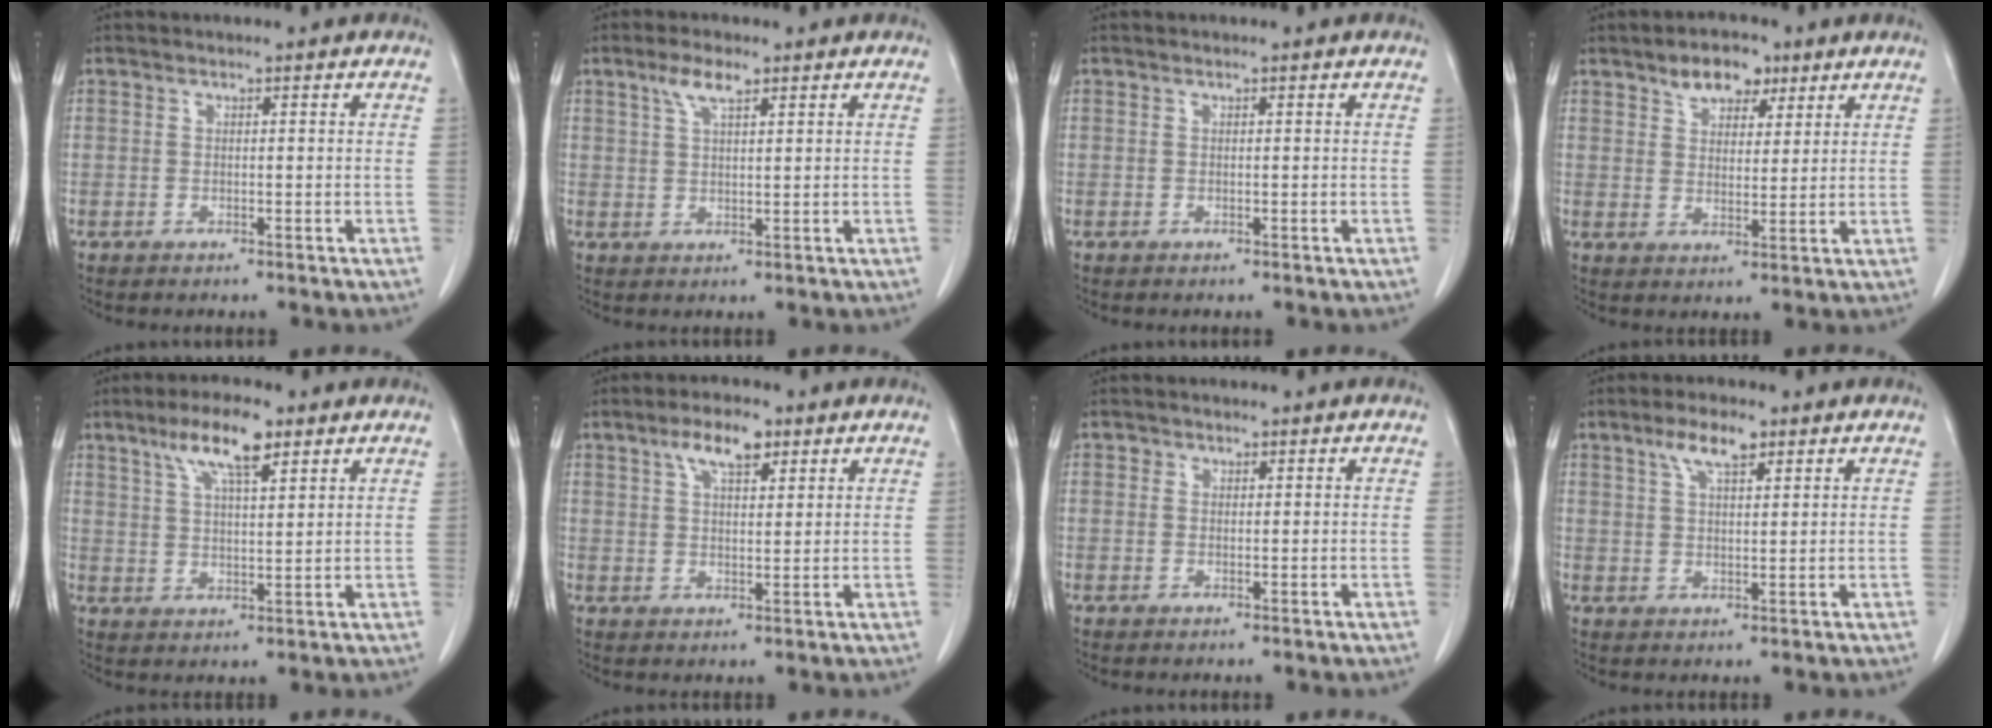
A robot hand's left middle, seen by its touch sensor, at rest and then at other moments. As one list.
[{"total": 3.7, "force": [2.3, 1.0, 2.8], "torque": [-0.062, 0.008, 0.046]}, {"total": 0.0}, {"total": 6.0, "force": [3.8, 3.2, 3.2], "torque": [-0.047, 0.012, 0.064]}, {"total": 8.2, "force": [5.0, 1.8, 6.3], "torque": [-0.120, 0.011, 0.089]}, {"total": 5.8, "force": [3.4, 2.0, 4.3], "torque": [-0.081, 0.011, 0.058]}, {"total": 0.7, "force": [0.4, 0.6, 0.1], "torque": [0.005, 0.000, 0.003]}, {"total": 4.9, "force": [3.0, 1.5, 3.6], "torque": [-0.074, 0.009, 0.056]}]